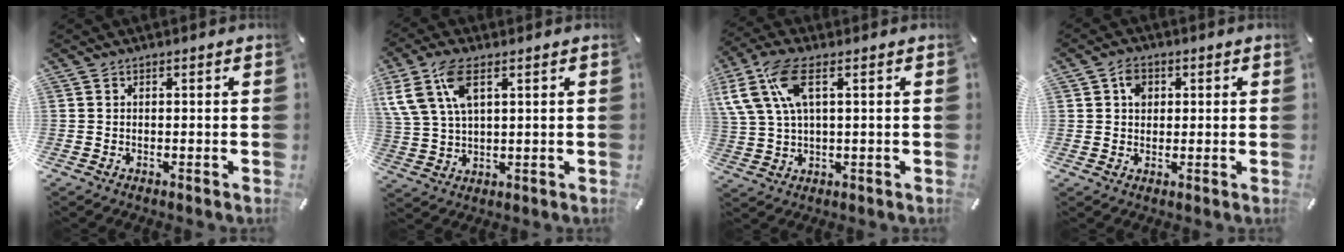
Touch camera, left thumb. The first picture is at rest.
{"total": 10.3, "force": [4.6, 5.0, 7.7], "torque": [-0.177, 0.000, 0.085]}
{"total": 11.8, "force": [4.1, 5.3, 9.8], "torque": [-0.218, -0.002, 0.076]}
{"total": 3.9, "force": [1.0, 3.2, 2.0], "torque": [-0.019, 0.000, 0.010]}